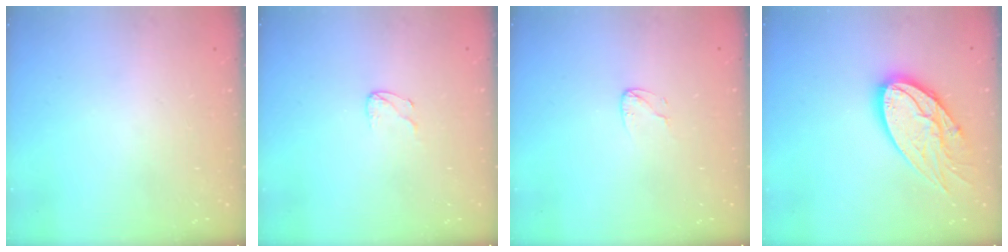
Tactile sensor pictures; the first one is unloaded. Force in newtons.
{"total": 3.2, "press": 3.2, "slide": 0.3}
{"total": 4.0, "press": 3.9, "slide": 0.3}
{"total": 19.3, "press": 19.2, "slide": 1.8}